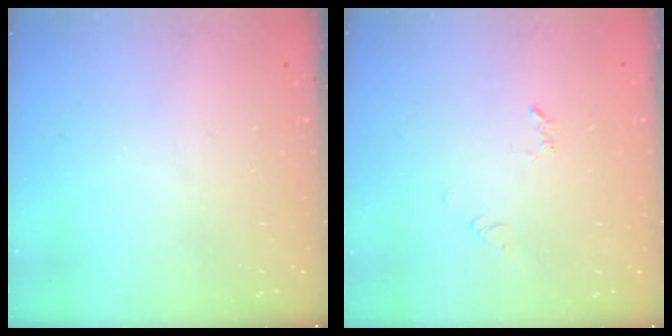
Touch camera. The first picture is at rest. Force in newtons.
{"total": 4.1, "press": 4.0, "slide": 0.5}